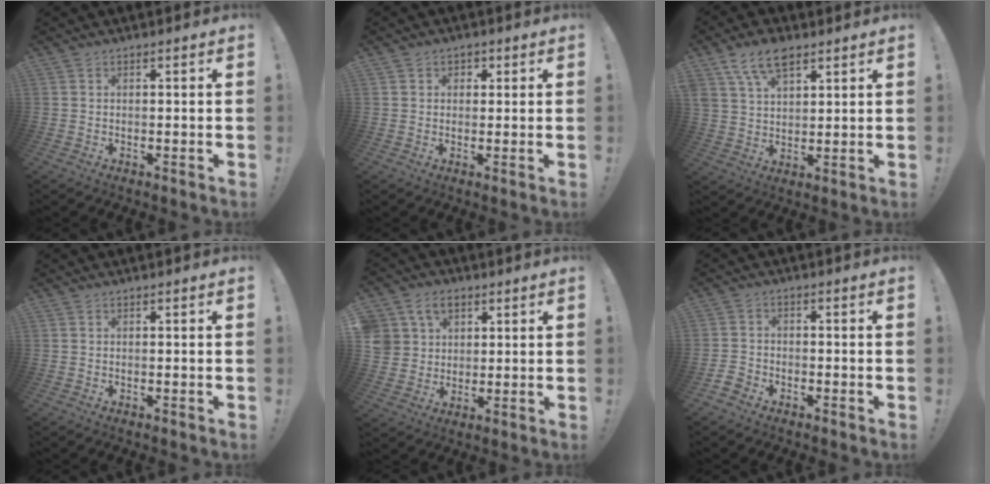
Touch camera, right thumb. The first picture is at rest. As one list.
[{"total": 2.1, "force": [0.6, 2.0, 0.5], "torque": [0.000, 0.001, 0.007]}, {"total": 9.8, "force": [6.3, 5.1, 5.5], "torque": [-0.107, -0.015, 0.121]}, {"total": 0.0}, {"total": 9.7, "force": [4.7, 7.8, 3.3], "torque": [-0.064, -0.012, 0.098]}, {"total": 3.5, "force": [-2.6, 2.1, 1.1], "torque": [-0.034, 0.009, -0.050]}]